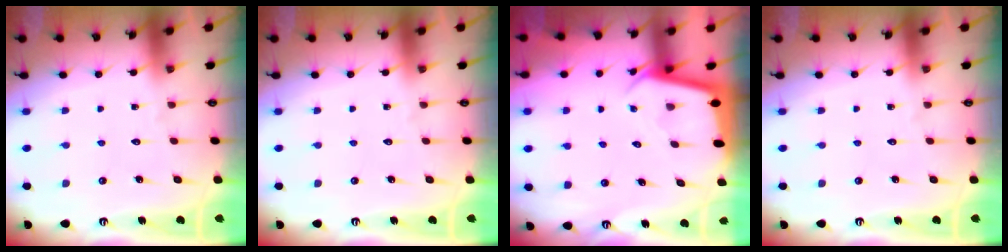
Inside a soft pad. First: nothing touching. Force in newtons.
{"total": 0.0}
{"total": 2.5, "press": 2.5, "slide": 0.1}
{"total": 0.0}